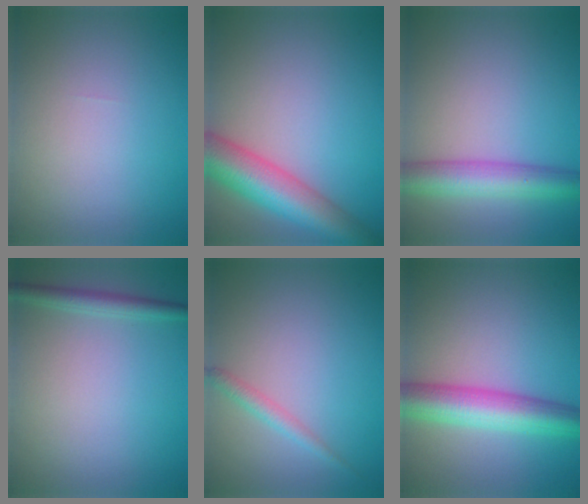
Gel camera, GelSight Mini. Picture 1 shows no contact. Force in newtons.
{"total": 8.1, "press": 8.1, "slide": 0.2}
{"total": 5.5, "press": 5.5, "slide": 0.2}
{"total": 2.0, "press": 2.0, "slide": 0.1}
{"total": 1.4, "press": 1.4, "slide": 0.0}
{"total": 7.0, "press": 7.0, "slide": 0.2}